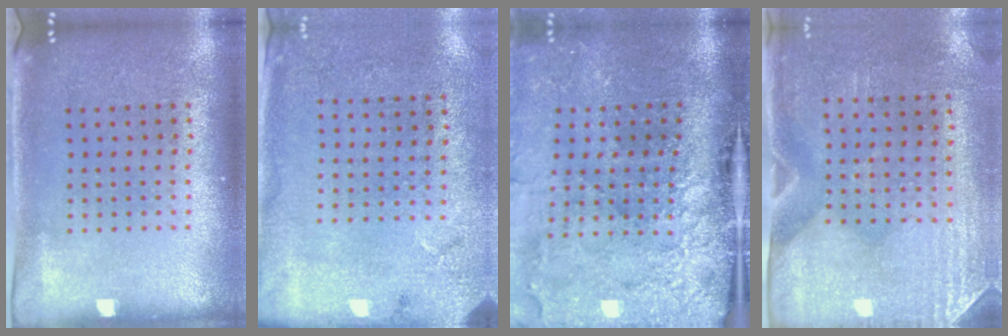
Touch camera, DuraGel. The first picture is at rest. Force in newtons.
{"total": 2.7, "press": 2.1, "slide": 1.7}
{"total": 4.7, "press": 3.6, "slide": 3.1}
{"total": 2.9, "press": 2.5, "slide": 1.5}